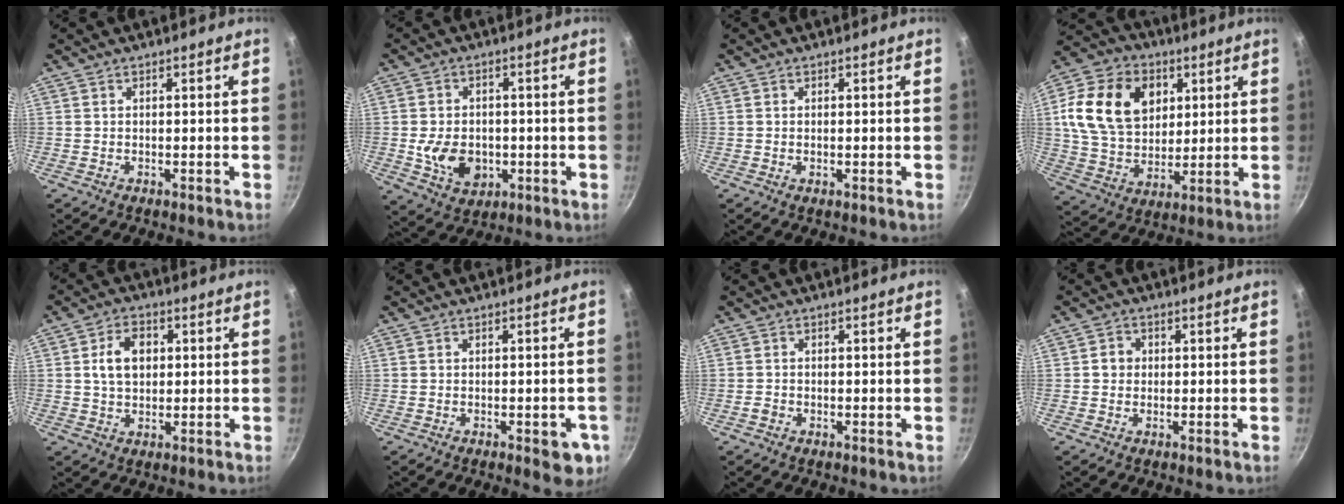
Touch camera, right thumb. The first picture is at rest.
{"total": 9.2, "force": [-1.4, 6.8, 6.0], "torque": [-0.087, -0.001, -0.015]}
{"total": 0.5, "force": [0.0, 0.1, 0.5], "torque": [-0.010, -0.001, -0.002]}
{"total": 19.5, "force": [5.4, 14.4, 12.1], "torque": [-0.200, -0.007, 0.094]}
{"total": 7.3, "force": [1.2, 5.3, 4.9], "torque": [-0.065, 0.006, 0.018]}
{"total": 5.6, "force": [-2.0, 2.4, 4.6], "torque": [-0.035, 0.004, -0.023]}
{"total": 0.9, "force": [-0.5, 0.6, 0.5], "torque": [-0.014, 0.002, -0.013]}
{"total": 2.5, "force": [0.0, 2.4, 1.0], "torque": [-0.002, 0.006, -0.004]}